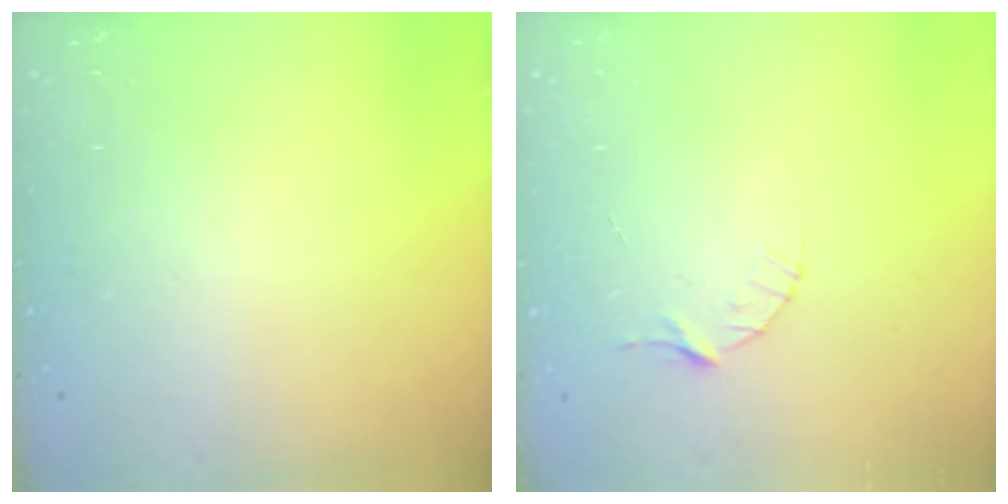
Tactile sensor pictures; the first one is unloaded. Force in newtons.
{"total": 4.1, "press": 4.1, "slide": 0.4}